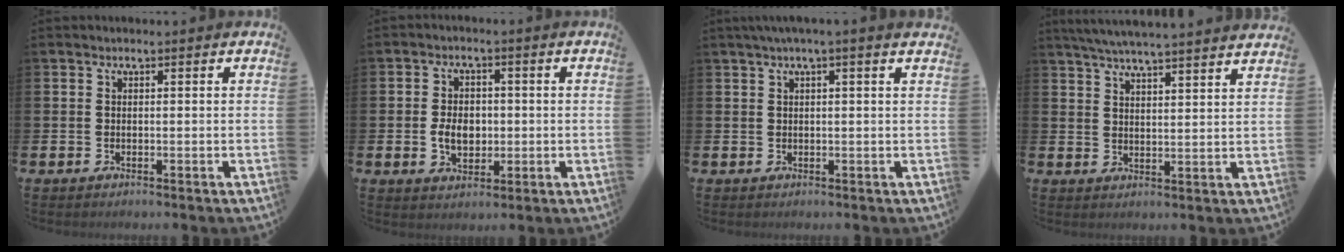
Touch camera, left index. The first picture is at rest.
{"total": 4.4, "force": [-0.4, 3.1, 3.0], "torque": [-0.039, 0.001, -0.015]}
{"total": 1.8, "force": [1.2, -0.3, 1.4], "torque": [-0.030, 0.001, 0.021]}
{"total": 5.7, "force": [5.6, -0.4, 1.1], "torque": [-0.043, -0.028, 0.100]}